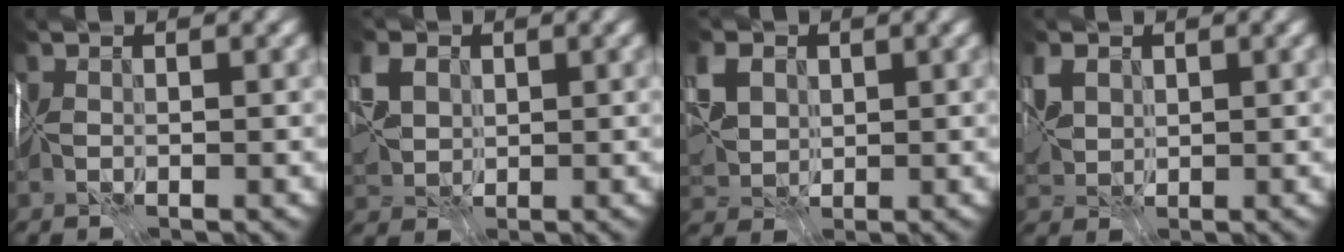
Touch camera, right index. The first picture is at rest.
{"total": 3.7, "force": [1.5, 2.5, 2.2], "torque": [-0.063, 0.009, 0.029]}
{"total": 4.2, "force": [1.6, 2.9, 2.5], "torque": [-0.068, 0.011, 0.031]}
{"total": 2.3, "force": [1.4, 1.4, 1.2], "torque": [-0.030, 0.003, 0.026]}